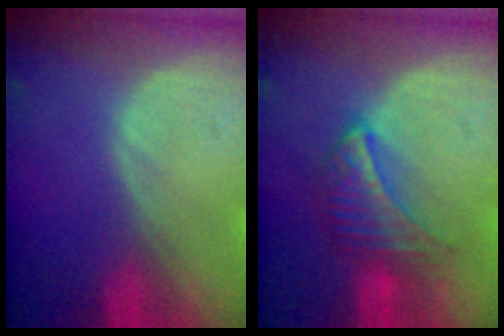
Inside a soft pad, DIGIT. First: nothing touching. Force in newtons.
{"total": 6.4, "press": 5.9, "slide": 2.3}